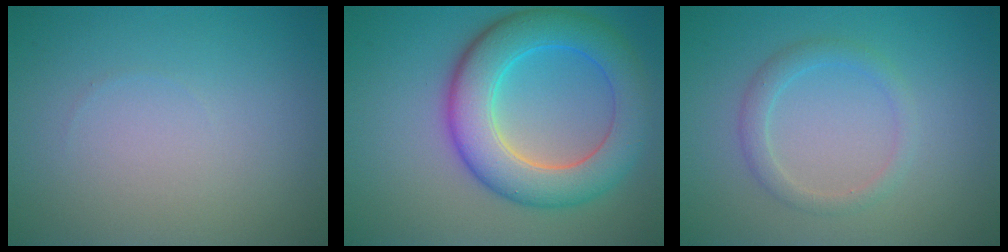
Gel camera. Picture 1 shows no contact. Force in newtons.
{"total": 8.1, "press": 8.1, "slide": 0.2}
{"total": 2.0, "press": 2.0, "slide": 0.2}